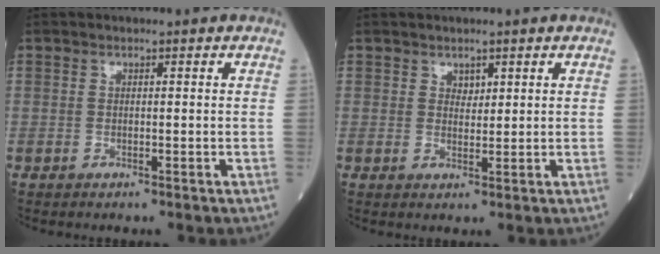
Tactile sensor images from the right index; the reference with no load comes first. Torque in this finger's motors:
{"motor_torque": [-0.07, 0.03, -0.04, -0.01]}